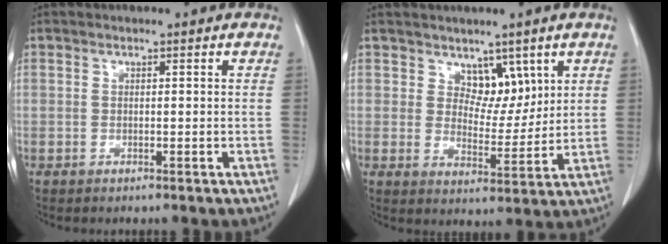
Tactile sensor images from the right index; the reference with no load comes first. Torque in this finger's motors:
{"motor_torque": [0.12, 0.09, 0.01, 0.01]}